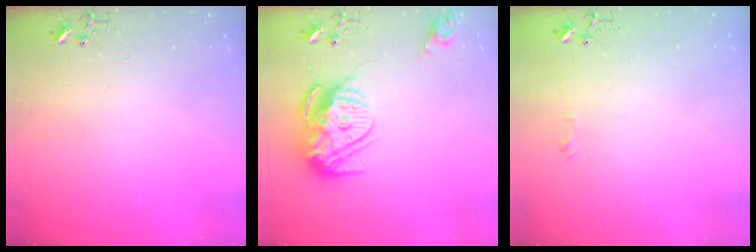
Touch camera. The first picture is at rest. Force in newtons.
{"total": 14.9, "press": 14.8, "slide": 1.2}
{"total": 6.0, "press": 6.0, "slide": 0.6}